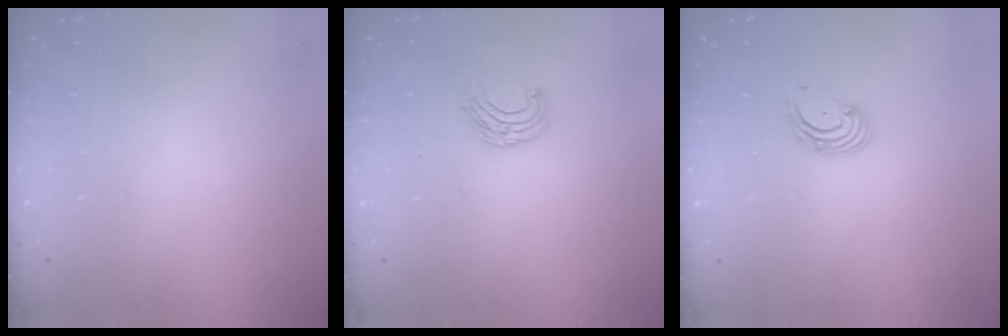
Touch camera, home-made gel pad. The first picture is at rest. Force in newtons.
{"total": 6.5, "press": 6.5, "slide": 0.6}
{"total": 2.9, "press": 2.9, "slide": 0.3}